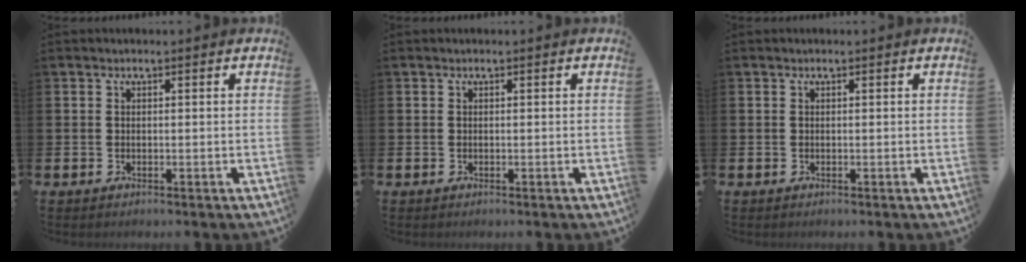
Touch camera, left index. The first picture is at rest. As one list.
[{"total": 0.0}, {"total": 0.0}]